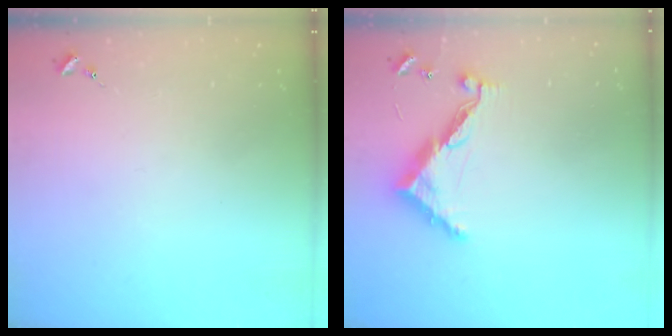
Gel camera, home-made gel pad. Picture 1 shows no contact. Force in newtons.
{"total": 9.7, "press": 9.7, "slide": 0.3}